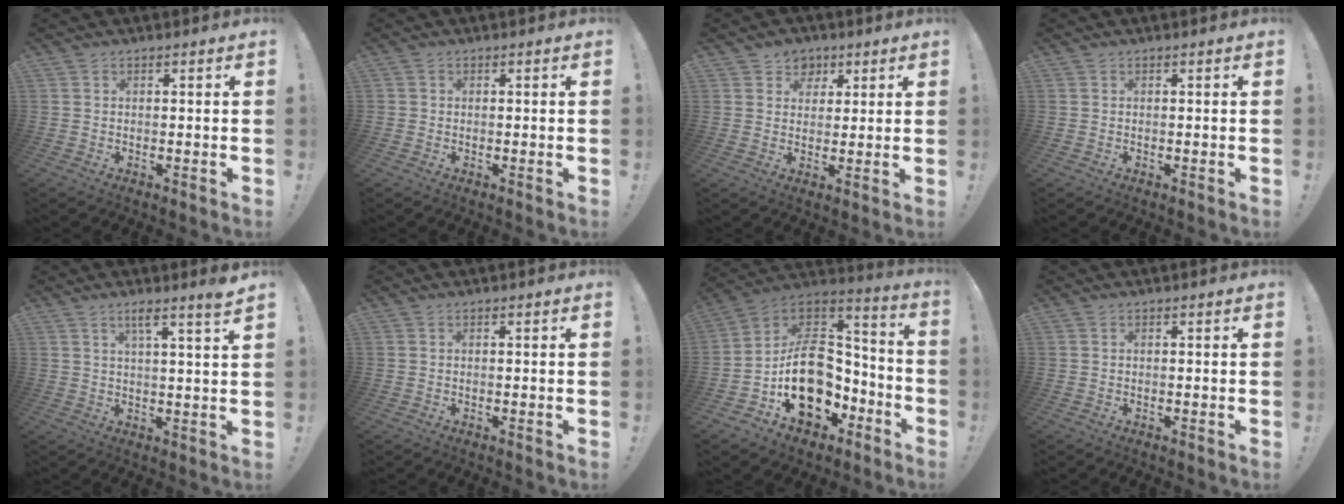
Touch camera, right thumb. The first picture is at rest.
{"total": 0.5, "force": [0.1, 0.5, 0.0], "torque": [-0.007, 0.005, 0.003]}
{"total": 6.1, "force": [2.8, 5.4, 0.5], "torque": [0.008, -0.020, 0.053]}
{"total": 0.0}
{"total": 5.4, "force": [3.5, -0.6, 4.1], "torque": [-0.068, -0.017, 0.052]}
{"total": 0.0}
{"total": 19.7, "force": [-3.5, 15.2, 12.1], "torque": [-0.188, 0.017, -0.036]}
{"total": 0.0}